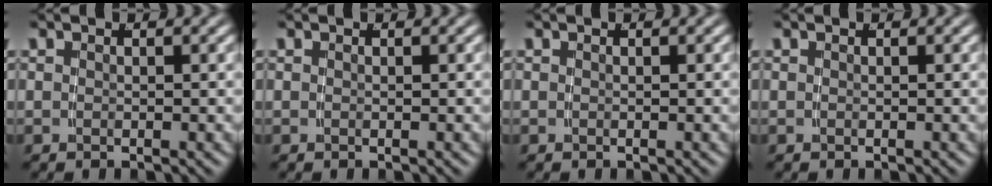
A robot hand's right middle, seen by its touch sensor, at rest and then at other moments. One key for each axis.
{"total": 0.0}
{"total": 0.0}
{"total": 0.0}